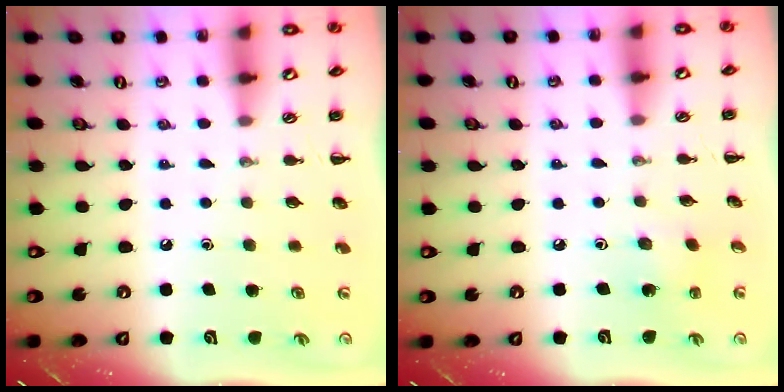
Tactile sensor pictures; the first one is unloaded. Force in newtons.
{"total": 1.4, "press": 1.2, "slide": 0.6}